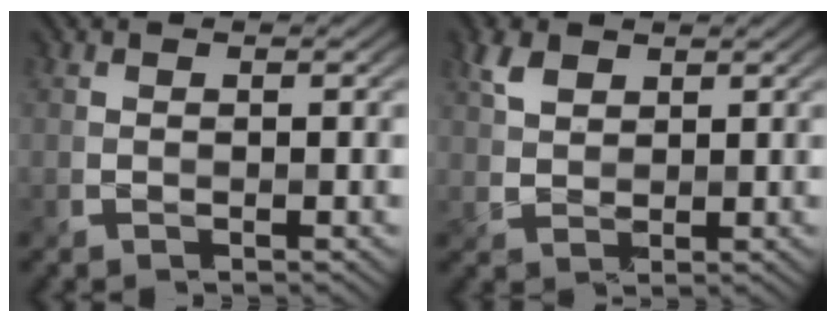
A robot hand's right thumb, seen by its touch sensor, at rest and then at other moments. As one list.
[{"total": 3.5, "force": [2.0, 2.3, 1.8], "torque": [-0.046, 0.002, 0.042]}]